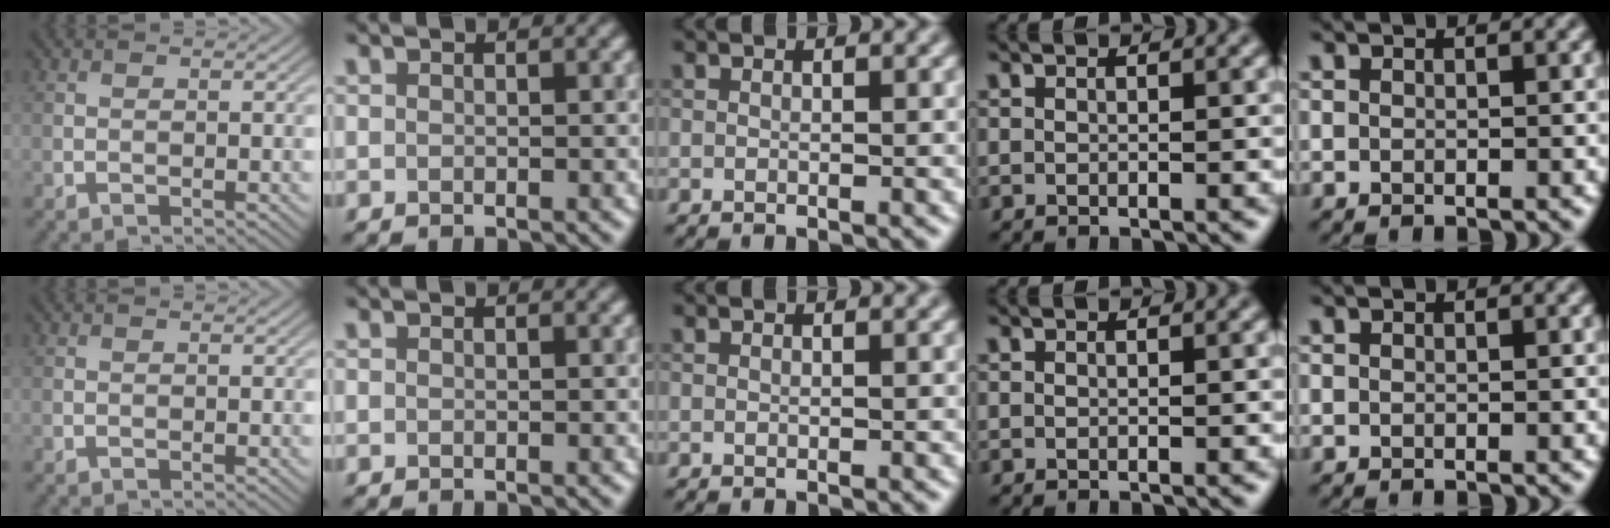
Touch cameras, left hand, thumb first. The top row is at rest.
{}